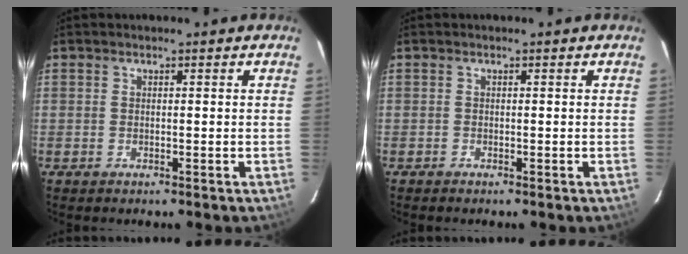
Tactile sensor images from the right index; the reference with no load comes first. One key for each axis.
{"total": 0.0}